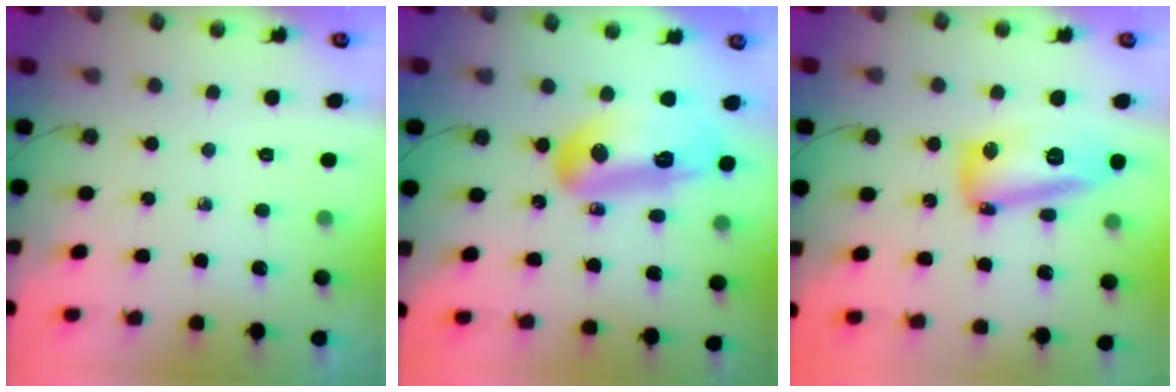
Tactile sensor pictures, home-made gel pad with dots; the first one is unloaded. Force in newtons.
{"total": 17.1, "press": 15.9, "slide": 6.4}
{"total": 13.9, "press": 13.8, "slide": 1.2}